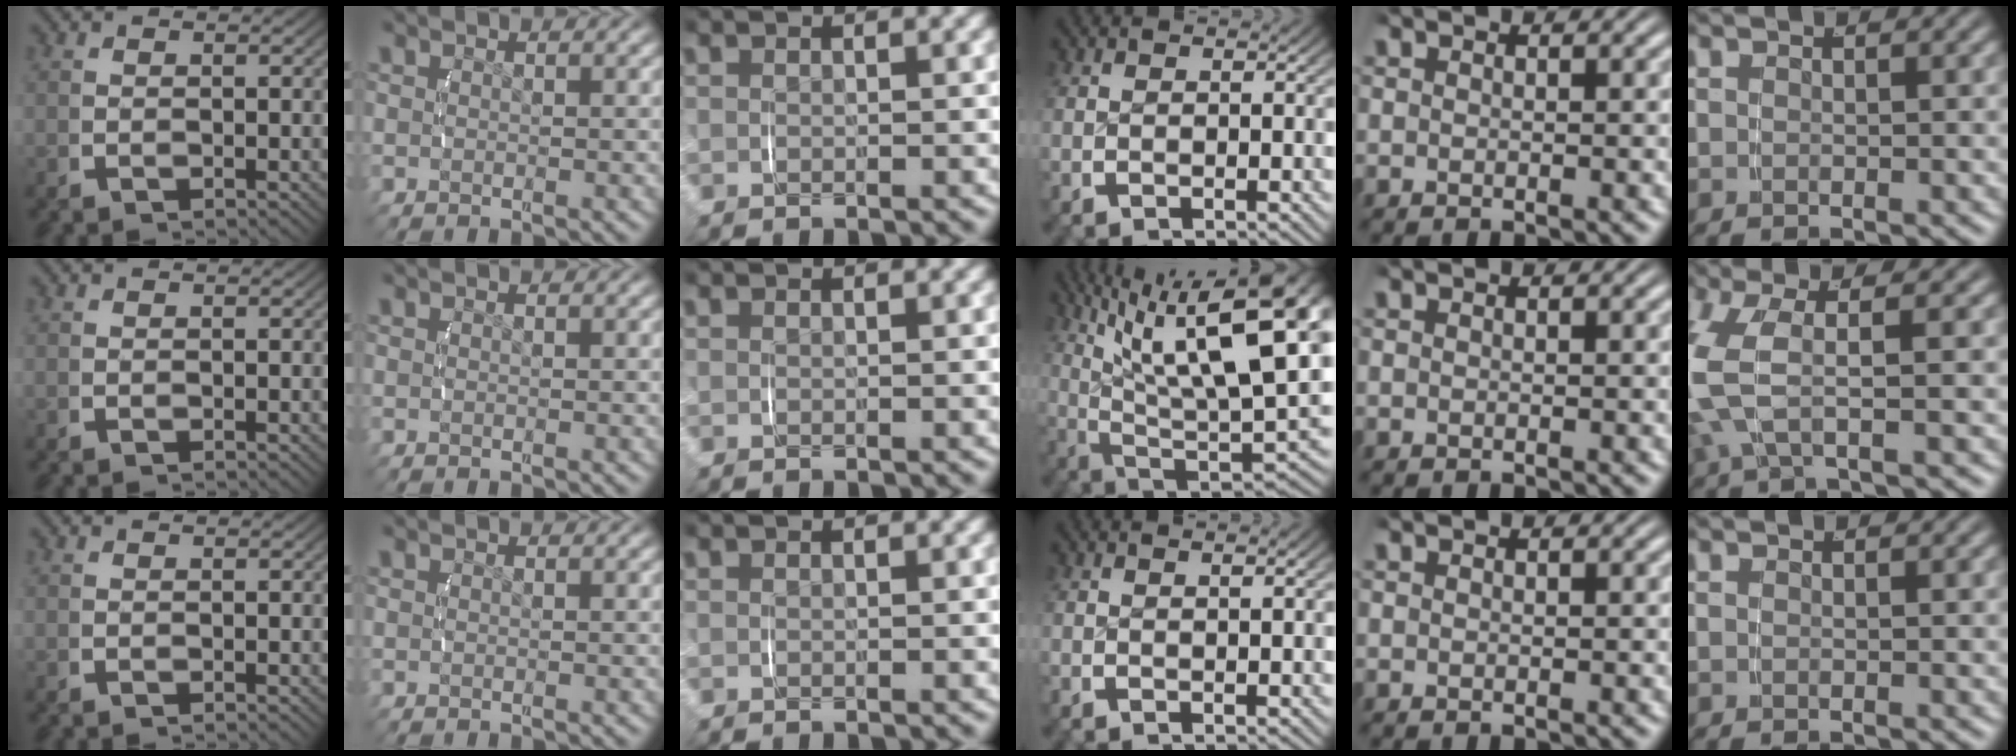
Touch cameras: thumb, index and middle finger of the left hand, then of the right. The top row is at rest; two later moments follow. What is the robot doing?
{"motion": "lift_and_place", "object": "glasses case"}